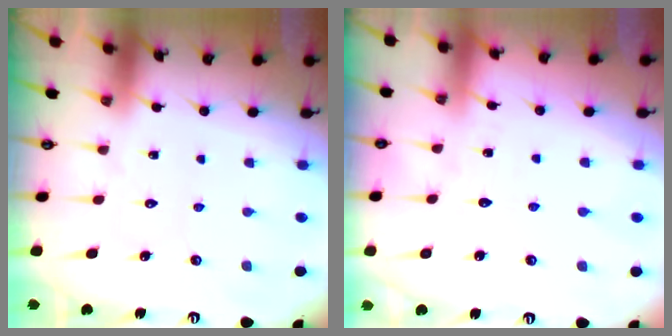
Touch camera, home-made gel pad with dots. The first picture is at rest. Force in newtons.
{"total": 2.8, "press": 2.8, "slide": 0.3}